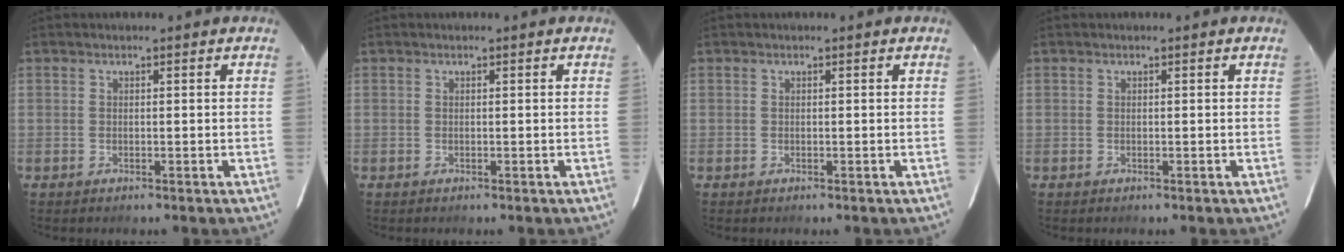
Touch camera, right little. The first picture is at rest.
{"total": 0.0}
{"total": 0.0}
{"total": 0.0}